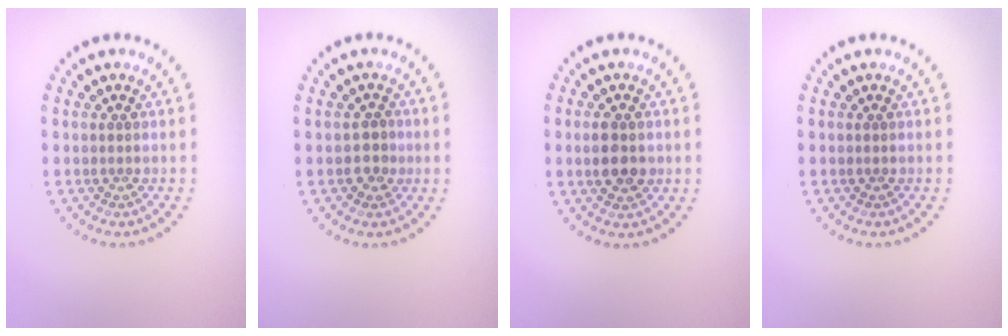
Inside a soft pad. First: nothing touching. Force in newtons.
{"total": 1.7, "press": 1.6, "slide": 0.5}
{"total": 3.1, "press": 3.1, "slide": 0.2}
{"total": 0.0}